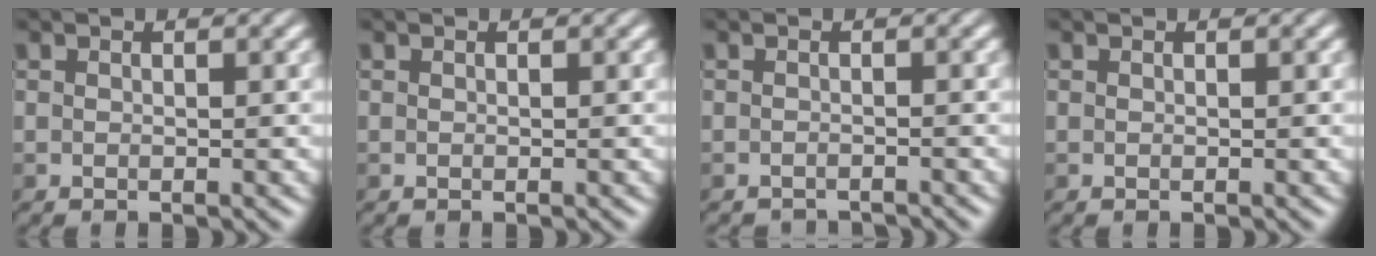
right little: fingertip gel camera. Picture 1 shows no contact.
{"total": 0.0}
{"total": 2.4, "force": [-2.4, 0.2, 0.2], "torque": [0.004, -0.008, -0.034]}
{"total": 0.0}